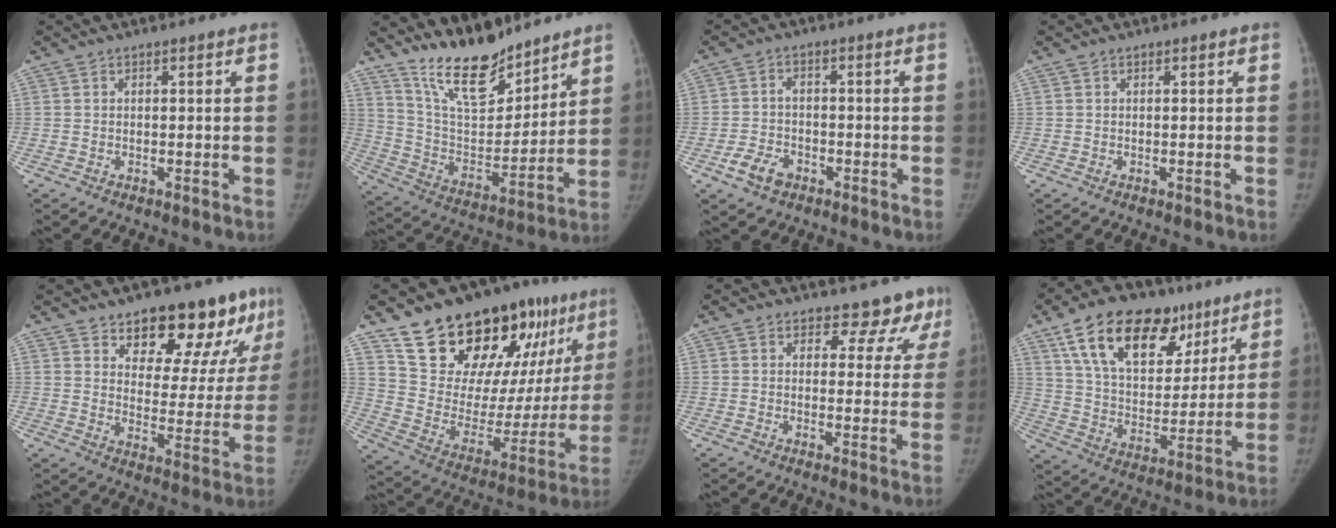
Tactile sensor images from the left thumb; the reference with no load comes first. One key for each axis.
{"total": 16.0, "fx": 13.2, "fy": 5.5, "fz": 7.1, "tx": -0.084, "ty": -0.089, "tz": 0.247}
{"total": 5.4, "fx": -3.0, "fy": 3.4, "fz": 2.9, "tx": -0.055, "ty": 0.014, "tz": -0.054}
{"total": 0.0}
{"total": 18.3, "fx": 12.5, "fy": 8.3, "fz": 10.5, "tx": -0.082, "ty": -0.076, "tz": 0.170}
{"total": 28.5, "fx": 17.9, "fy": 12.6, "fz": 18.3, "tx": -0.229, "ty": -0.052, "tz": 0.288}
{"total": 7.7, "fx": 6.4, "fy": 4.1, "fz": 1.0, "tx": 0.039, "ty": -0.032, "tz": 0.057}
{"total": 23.7, "fx": 13.5, "fy": 13.3, "fz": 14.1, "tx": -0.198, "ty": -0.024, "tz": 0.231}